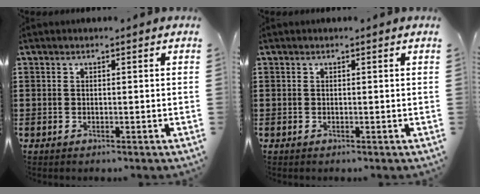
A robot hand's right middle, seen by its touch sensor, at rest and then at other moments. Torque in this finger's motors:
{"motor_torque": [0.03, -0.04, 0.00, 0.00]}